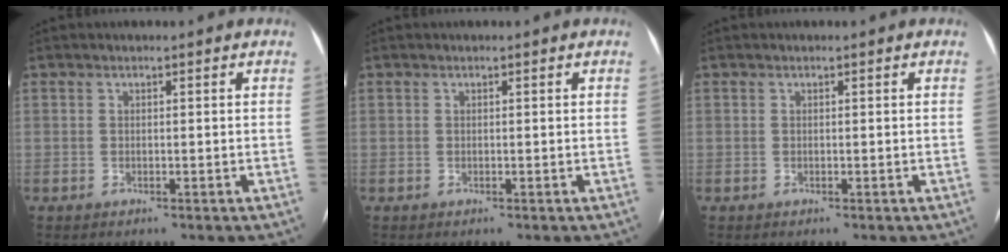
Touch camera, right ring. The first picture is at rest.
{"total": 0.0}
{"total": 0.0}